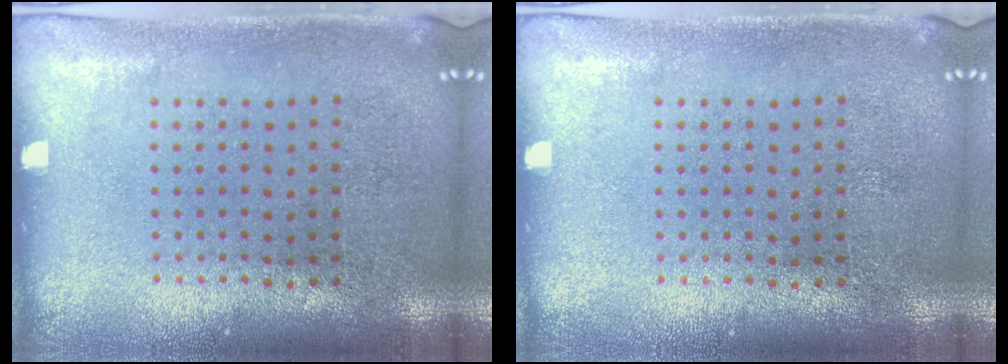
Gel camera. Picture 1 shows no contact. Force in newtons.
{"total": 0.0}